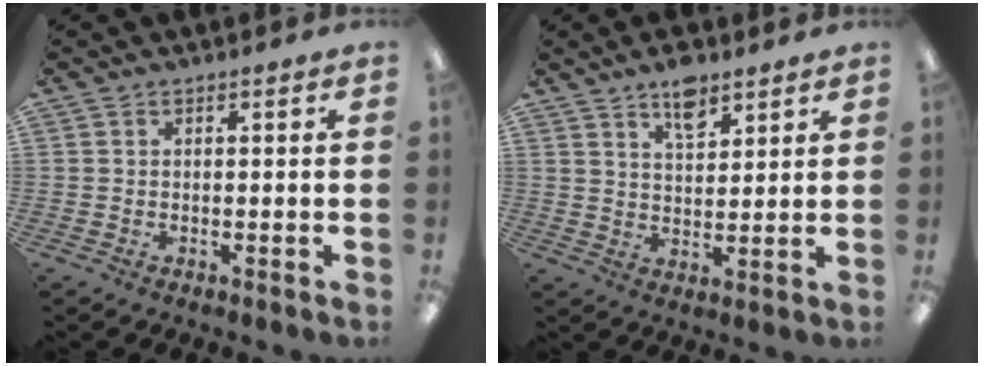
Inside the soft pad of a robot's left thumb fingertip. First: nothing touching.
{"total": 7.1, "force": [5.3, 3.1, 3.7], "torque": [-0.053, -0.026, 0.090]}